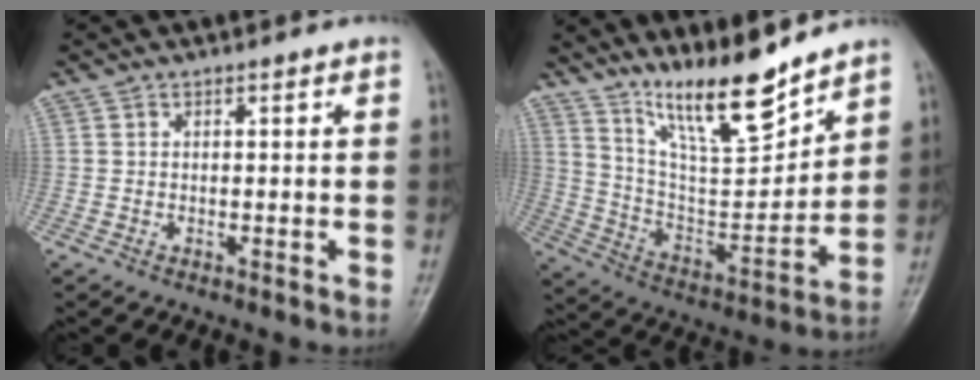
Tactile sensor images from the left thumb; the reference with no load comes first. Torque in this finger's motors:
{"motor_torque": [1.42, 0.62, 1.43, -1.34, 0.10]}